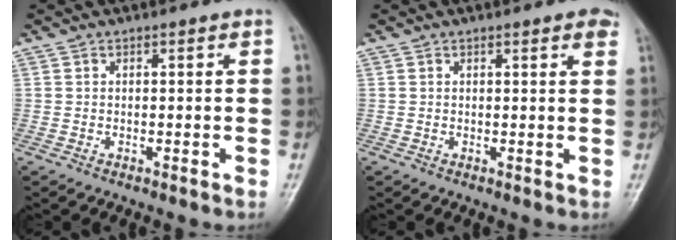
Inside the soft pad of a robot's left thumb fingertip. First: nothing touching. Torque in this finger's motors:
{"motor_torque": [0.04, 0.05, -0.25, -0.05, 0.05]}